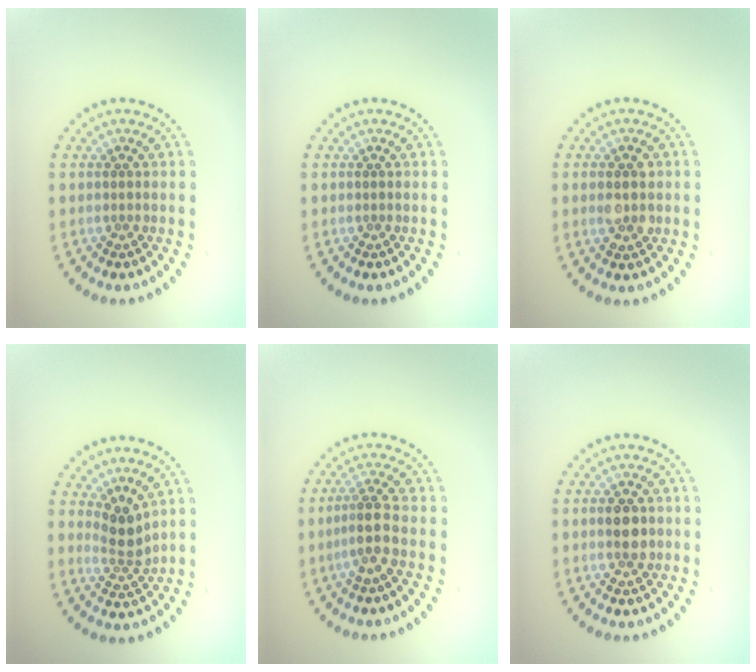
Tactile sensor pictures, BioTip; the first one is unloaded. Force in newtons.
{"total": 0.0}
{"total": 2.7, "press": 2.7, "slide": 0.3}
{"total": 2.5, "press": 1.8, "slide": 1.8}
{"total": 2.8, "press": 2.2, "slide": 1.7}
{"total": 2.9, "press": 2.9, "slide": 0.1}